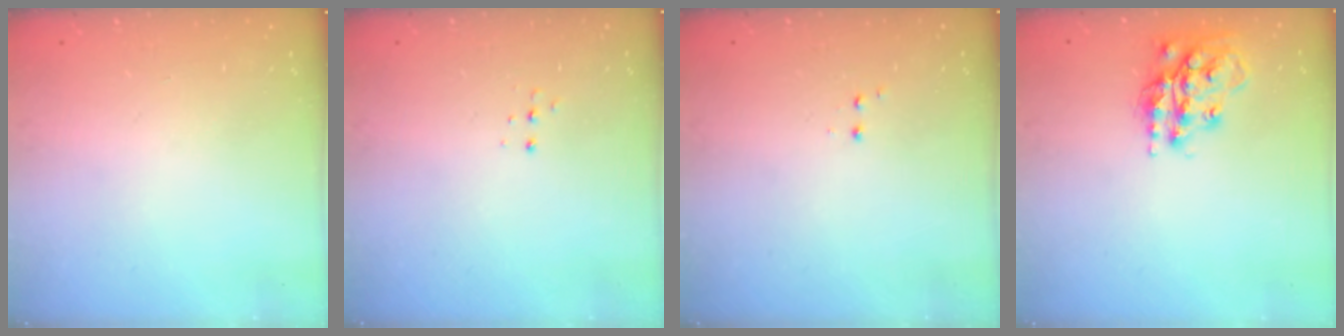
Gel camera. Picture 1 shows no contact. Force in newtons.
{"total": 3.6, "press": 3.5, "slide": 0.8}
{"total": 1.2, "press": 1.1, "slide": 0.5}
{"total": 16.1, "press": 16.0, "slide": 1.3}